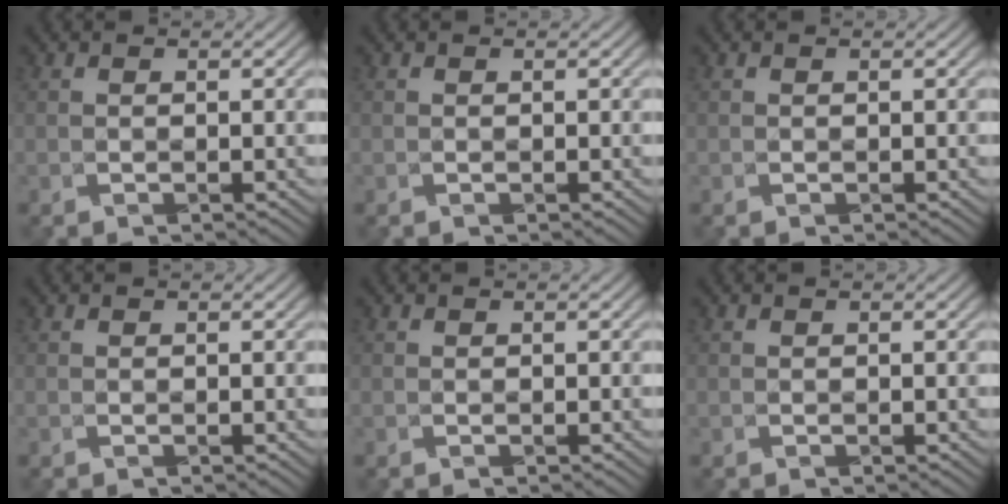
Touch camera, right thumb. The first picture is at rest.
{"total": 0.0}
{"total": 0.0}
{"total": 0.0}
{"total": 0.0}
{"total": 0.0}